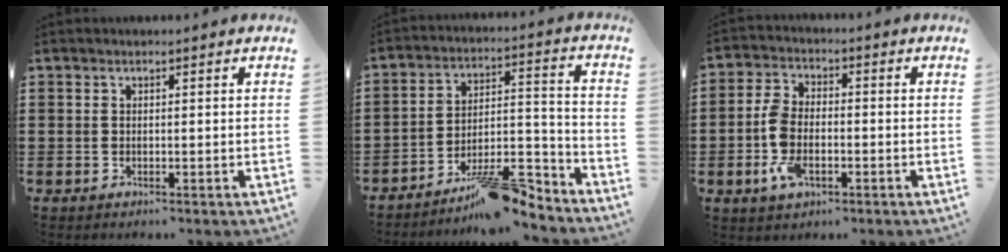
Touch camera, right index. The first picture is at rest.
{"total": 11.7, "force": [-9.7, 2.8, 5.9], "torque": [-0.067, 0.045, -0.174]}
{"total": 6.3, "force": [-1.9, 3.7, 4.7], "torque": [-0.124, 0.000, -0.045]}